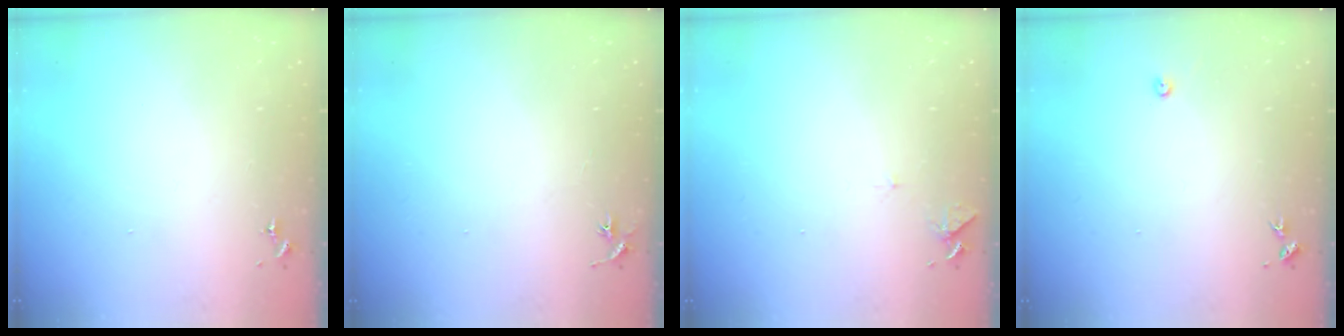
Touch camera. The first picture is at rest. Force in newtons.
{"total": 2.9, "press": 2.9, "slide": 0.3}
{"total": 6.2, "press": 6.2, "slide": 0.6}
{"total": 2.4, "press": 2.4, "slide": 0.3}